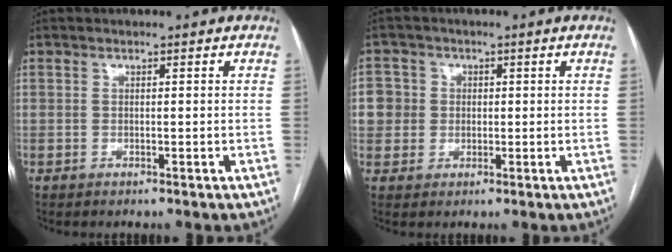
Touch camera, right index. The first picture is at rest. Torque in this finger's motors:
{"motor_torque": [0.12, 0.10, 0.06, 0.02]}